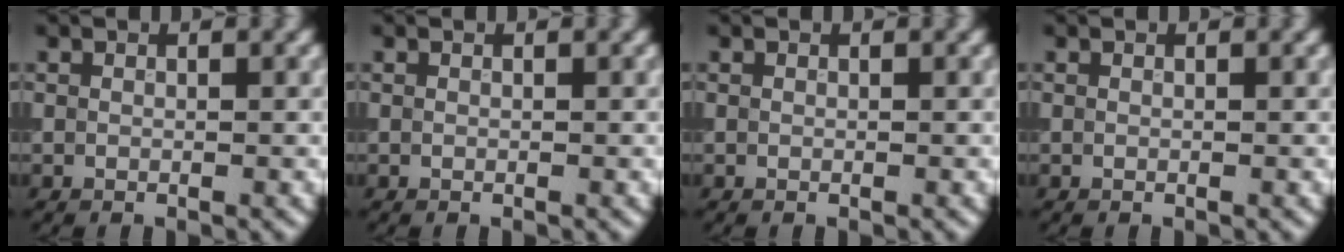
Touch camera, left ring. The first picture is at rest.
{"total": 0.0}
{"total": 0.0}
{"total": 0.0}